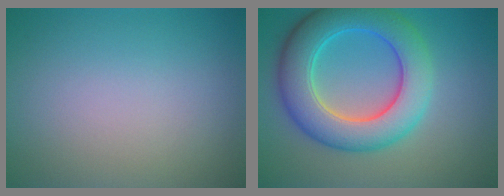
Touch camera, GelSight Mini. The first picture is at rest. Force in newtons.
{"total": 8.4, "press": 8.4, "slide": 0.2}